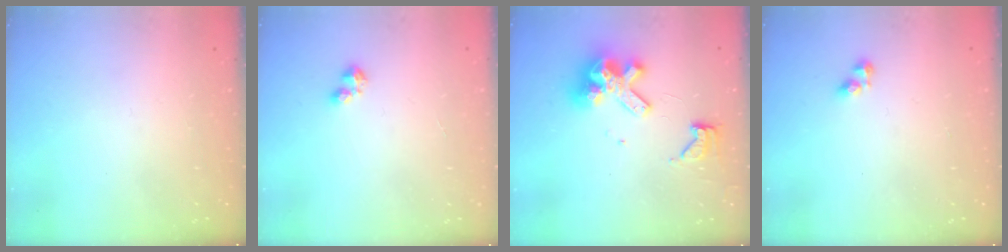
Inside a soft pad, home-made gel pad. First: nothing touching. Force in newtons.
{"total": 2.3, "press": 2.3, "slide": 0.4}
{"total": 14.9, "press": 14.7, "slide": 2.0}
{"total": 2.8, "press": 2.8, "slide": 0.4}